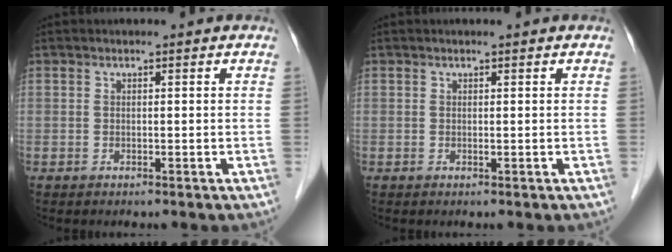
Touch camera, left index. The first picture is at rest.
{"total": 0.0}